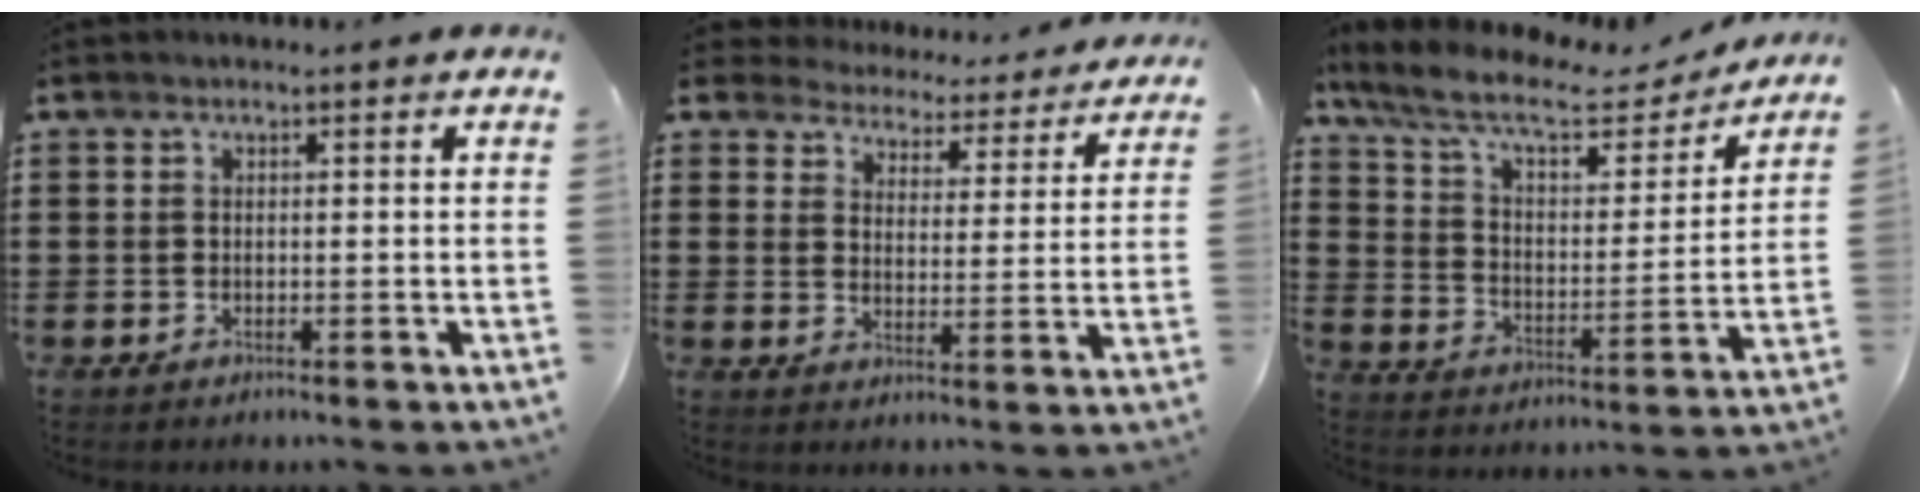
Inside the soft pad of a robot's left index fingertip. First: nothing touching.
{"total": 4.7, "force": [4.6, 0.4, -0.4], "torque": [-0.017, -0.043, 0.077]}
{"total": 9.6, "force": [7.2, 2.8, 5.8], "torque": [-0.138, -0.030, 0.121]}